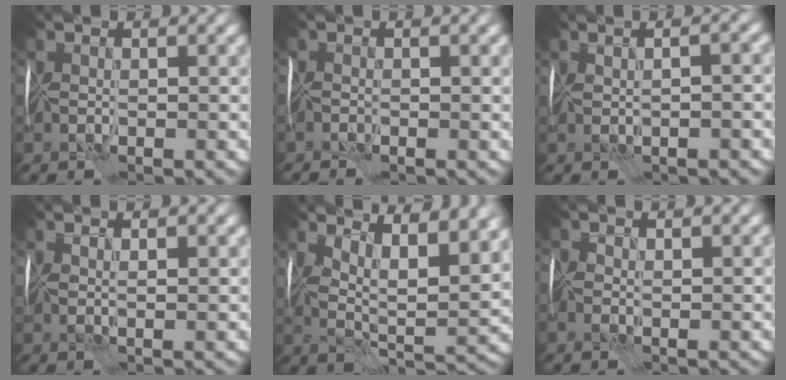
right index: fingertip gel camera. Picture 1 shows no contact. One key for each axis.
{"total": 1.1, "fx": -1.1, "fy": -0.1, "fz": 0.0, "tx": -0.002, "ty": -0.001, "tz": -0.023}
{"total": 2.5, "fx": 0.7, "fy": 0.6, "fz": 2.3, "tx": -0.033, "ty": 0.013, "tz": 0.009}
{"total": 1.4, "fx": 1.2, "fy": -0.3, "fz": 0.5, "tx": -0.006, "ty": 0.002, "tz": 0.021}
{"total": 8.5, "fx": 5.4, "fy": 2.6, "fz": 6.0, "tx": -0.089, "ty": 0.002, "tz": 0.083}
{"total": 1.1, "fx": 0.5, "fy": 0.8, "fz": 0.5, "tx": -0.006, "ty": 0.007, "tz": -0.001}